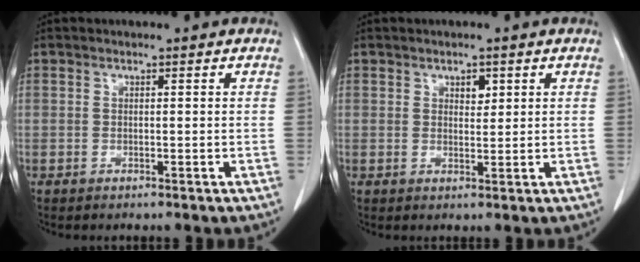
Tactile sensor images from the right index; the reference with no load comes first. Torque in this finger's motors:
{"motor_torque": [0.12, -0.06, 0.01, 0.03]}